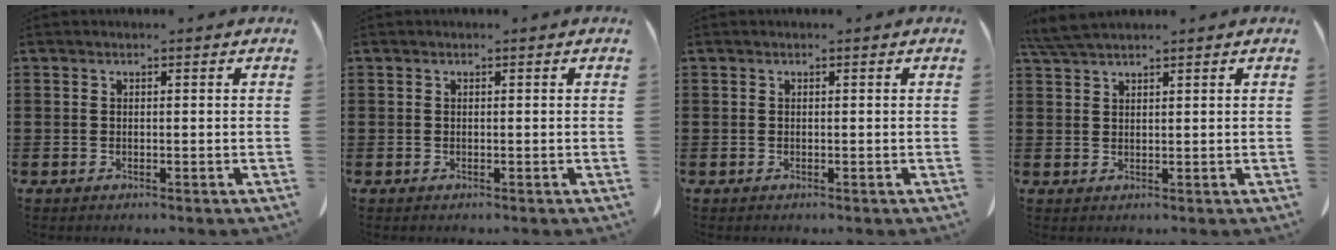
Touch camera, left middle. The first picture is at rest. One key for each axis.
{"total": 0.0}
{"total": 0.0}
{"total": 3.6, "fx": 3.1, "fy": 0.3, "fz": 1.8, "tx": -0.045, "ty": -0.003, "tz": 0.061}